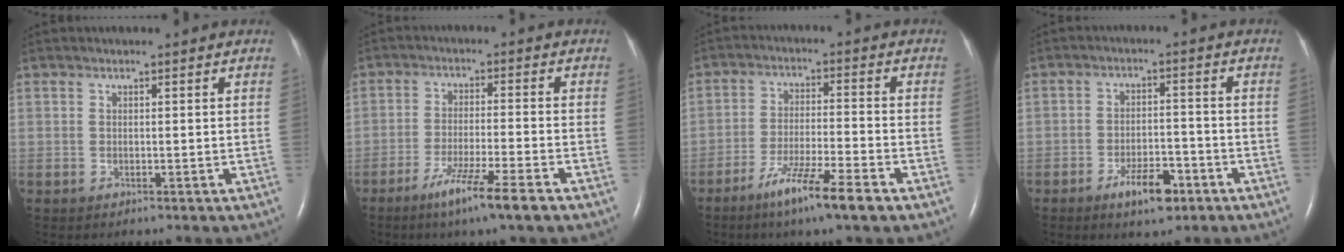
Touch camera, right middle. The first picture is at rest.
{"total": 8.2, "force": [-5.2, -0.6, 6.3], "torque": [-0.118, -0.022, -0.093]}
{"total": 9.2, "force": [-5.9, -0.2, 7.1], "torque": [-0.134, -0.022, -0.106]}
{"total": 6.3, "force": [-3.8, 2.2, 4.5], "torque": [-0.078, 0.000, -0.058]}